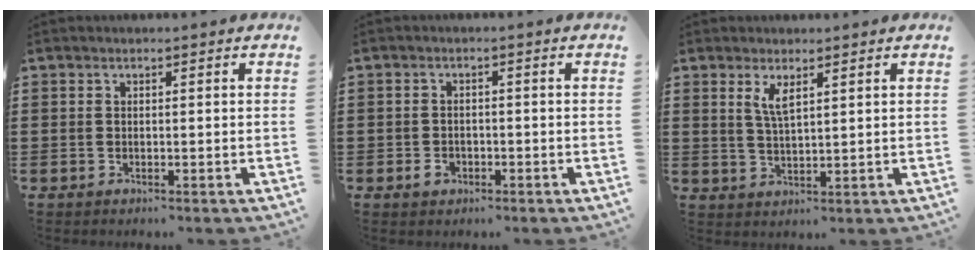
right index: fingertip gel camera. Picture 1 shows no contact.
{"total": 1.9, "force": [-0.9, 1.4, 0.9], "torque": [-0.021, 0.001, -0.018]}
{"total": 3.2, "force": [1.9, 0.9, 2.5], "torque": [-0.053, 0.004, 0.032]}